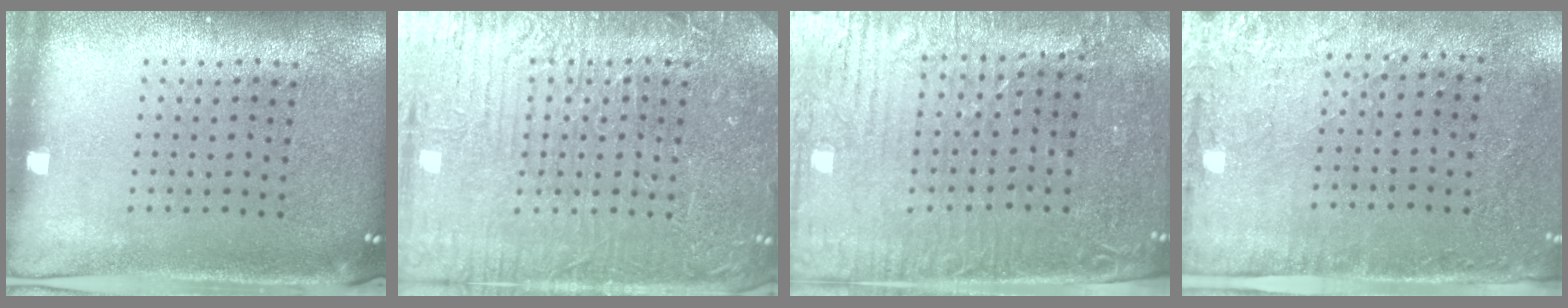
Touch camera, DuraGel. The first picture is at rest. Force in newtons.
{"total": 4.7, "press": 4.6, "slide": 0.6}
{"total": 3.8, "press": 3.4, "slide": 1.9}
{"total": 2.9, "press": 2.3, "slide": 1.7}